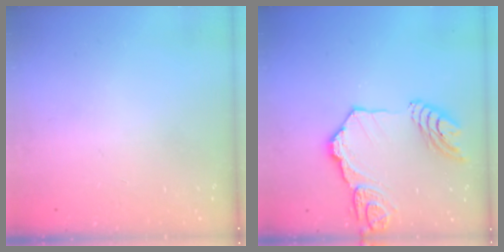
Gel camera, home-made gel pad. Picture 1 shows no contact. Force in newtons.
{"total": 16.2, "press": 16.1, "slide": 1.9}